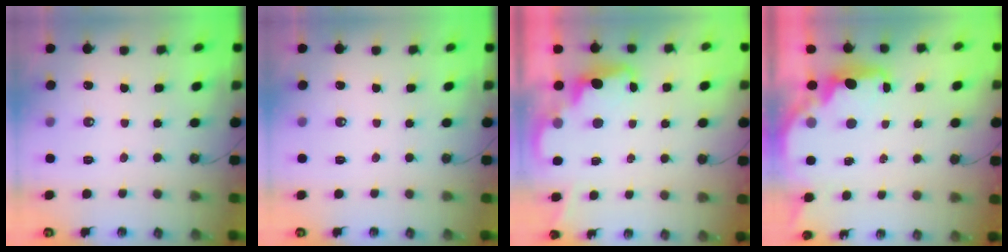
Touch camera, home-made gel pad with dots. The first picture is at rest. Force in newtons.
{"total": 0.0}
{"total": 2.4, "press": 2.3, "slide": 0.5}
{"total": 2.5, "press": 2.4, "slide": 0.8}